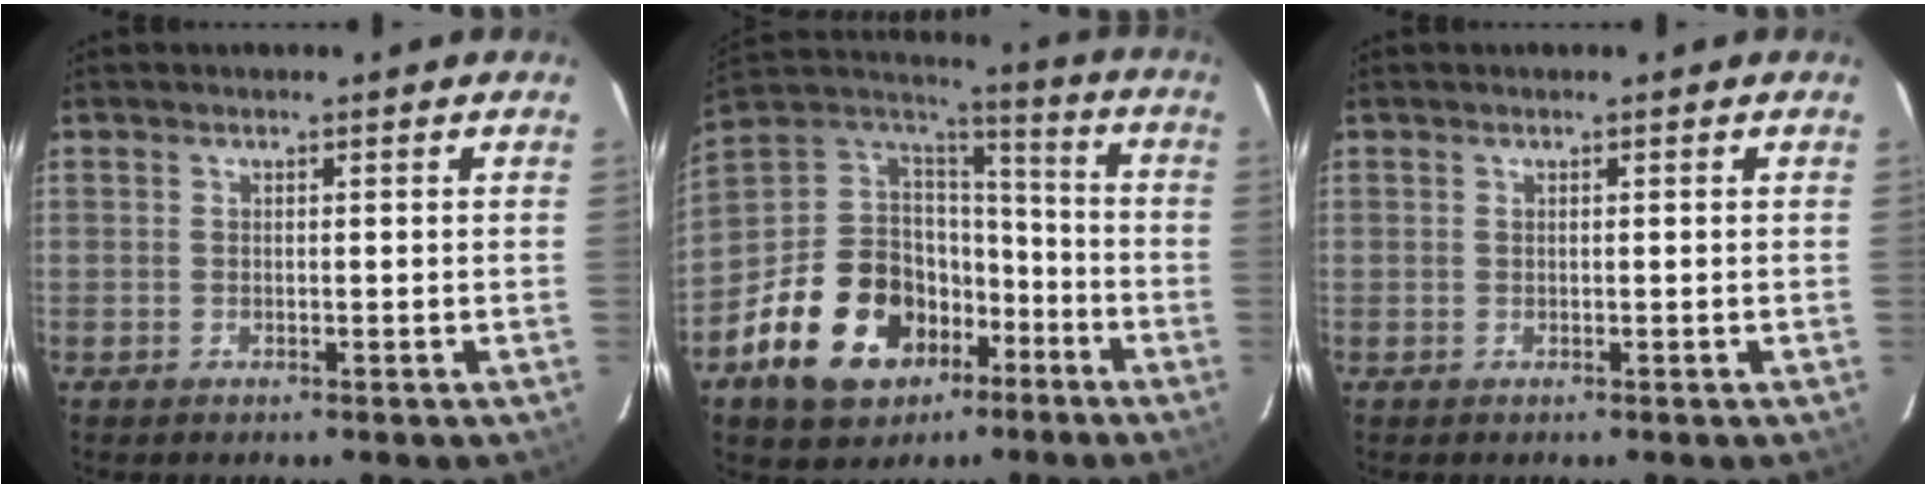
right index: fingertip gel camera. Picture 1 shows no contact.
{"total": 23.6, "force": [-11.1, 16.0, 13.4], "torque": [-0.309, 0.015, -0.172]}
{"total": 0.0}